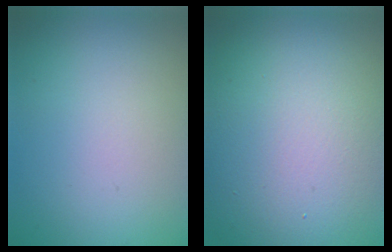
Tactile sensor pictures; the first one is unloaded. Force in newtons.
{"total": 17.2, "press": 17.1, "slide": 1.6}